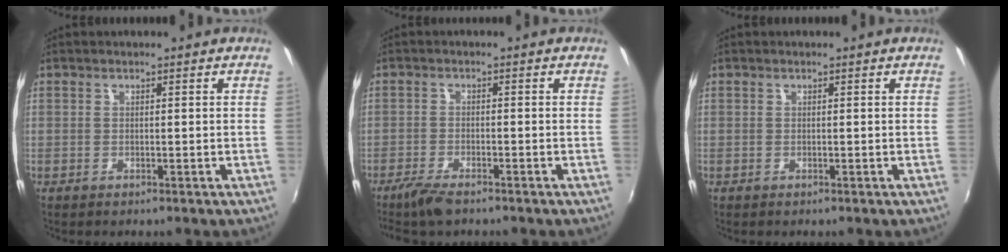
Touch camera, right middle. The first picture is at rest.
{"total": 4.6, "force": [-3.8, 0.9, 2.4], "torque": [-0.070, -0.010, -0.075]}
{"total": 0.0}